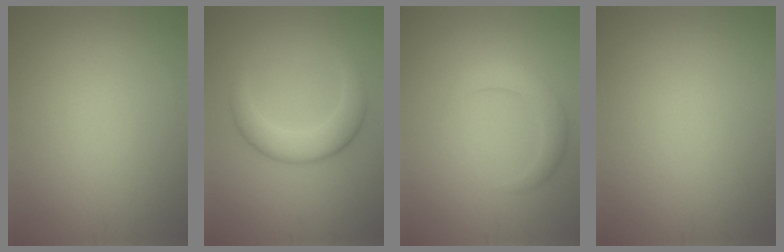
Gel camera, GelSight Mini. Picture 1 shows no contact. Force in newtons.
{"total": 4.2, "press": 4.2, "slide": 0.1}
{"total": 2.8, "press": 2.8, "slide": 0.2}
{"total": 0.0}